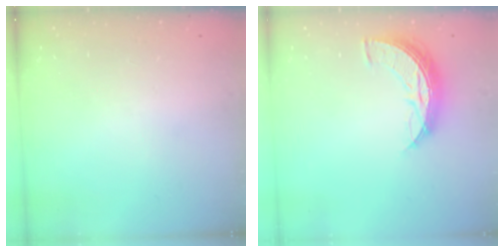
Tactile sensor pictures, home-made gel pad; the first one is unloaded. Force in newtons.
{"total": 10.1, "press": 10.1, "slide": 0.6}